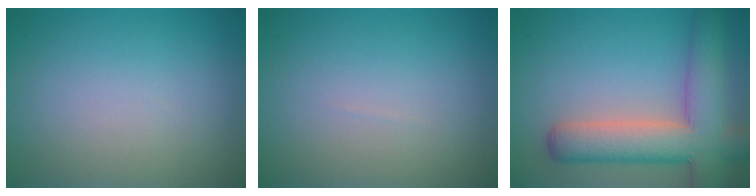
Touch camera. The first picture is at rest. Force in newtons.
{"total": 0.0}
{"total": 8.4, "press": 8.3, "slide": 0.6}